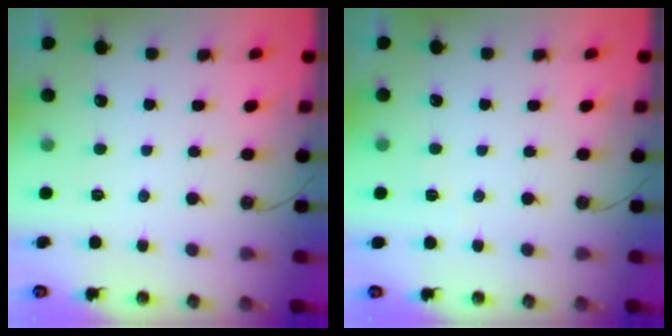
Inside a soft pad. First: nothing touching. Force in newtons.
{"total": 2.9, "press": 2.1, "slide": 2.1}